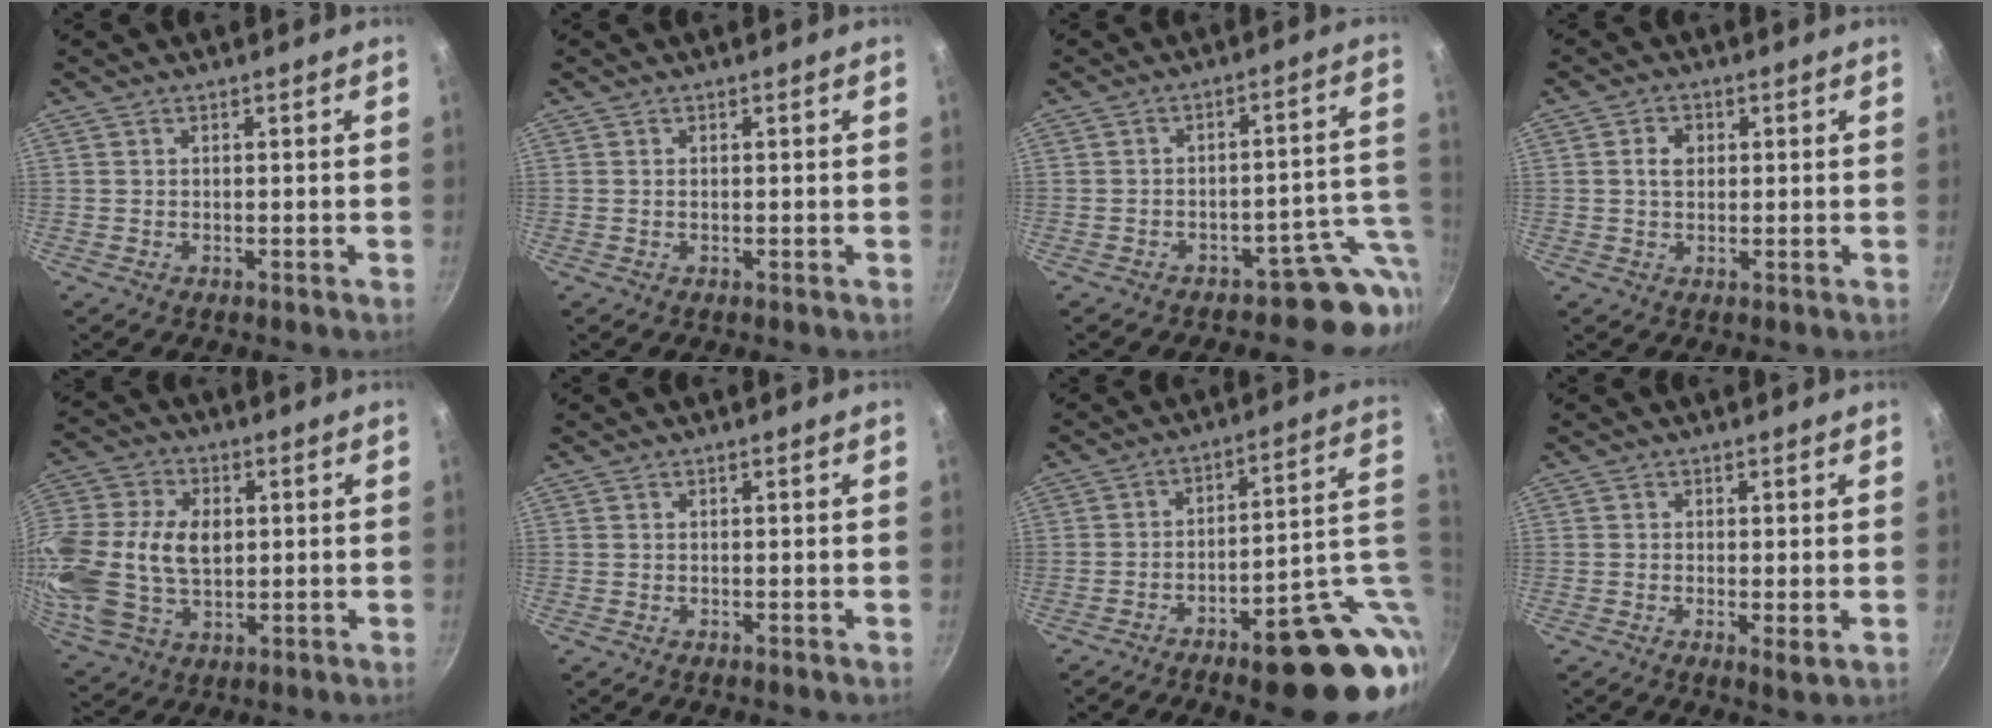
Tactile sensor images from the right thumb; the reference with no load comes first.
{"total": 0.0}
{"total": 8.6, "force": [-4.5, 5.3, 5.0], "torque": [0.008, 0.051, -0.062]}
{"total": 3.4, "force": [0.6, 2.6, 2.2], "torque": [-0.027, 0.003, 0.009]}
{"total": 22.3, "force": [1.7, 15.3, 16.1], "torque": [-0.352, 0.015, 0.035]}
{"total": 0.0}
{"total": 21.6, "force": [-5.0, 7.7, 19.5], "torque": [-0.205, 0.013, -0.056]}
{"total": 2.1, "force": [-0.3, 0.4, 2.1], "torque": [-0.037, -0.010, -0.005]}